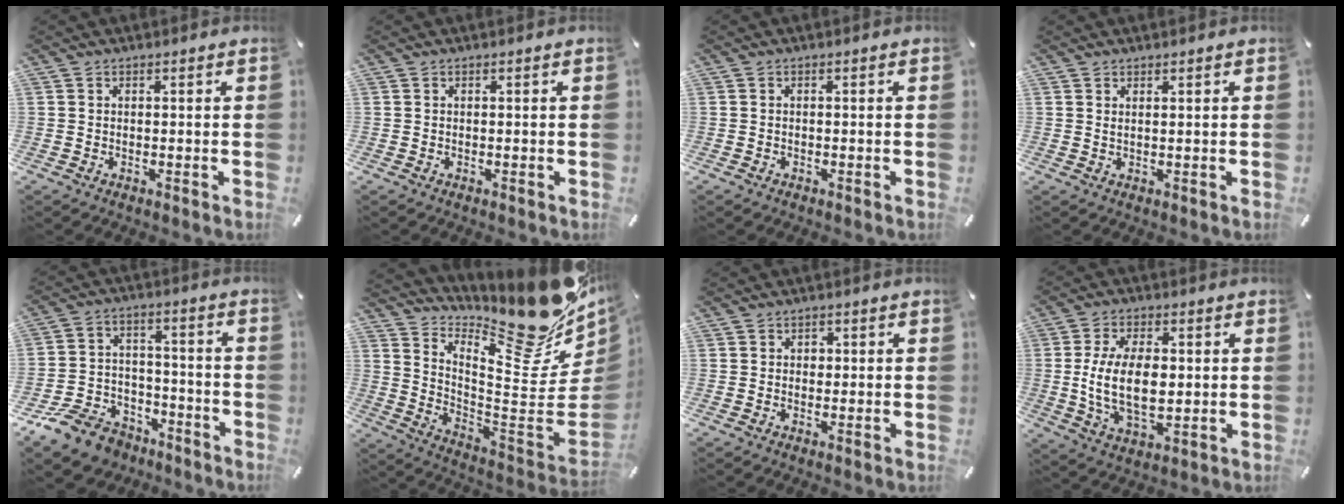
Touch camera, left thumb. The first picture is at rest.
{"total": 0.0}
{"total": 0.6, "force": [-0.4, 0.4, 0.3], "torque": [-0.005, 0.000, -0.009]}
{"total": 1.0, "force": [0.6, 0.1, 0.7], "torque": [-0.014, -0.001, 0.011]}
{"total": 12.3, "force": [-8.8, 7.7, 3.7], "torque": [-0.072, 0.063, -0.161]}
{"total": 20.9, "force": [16.1, 6.4, 11.6], "torque": [-0.105, -0.168, 0.253]}
{"total": 1.6, "force": [0.0, 1.4, 0.7], "torque": [-0.008, 0.004, -0.004]}
{"total": 13.5, "force": [0.1, 7.7, 11.1], "torque": [-0.232, -0.001, 0.003]}